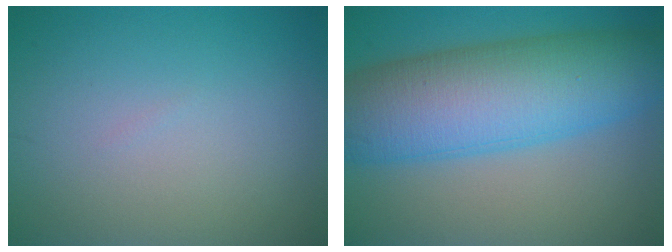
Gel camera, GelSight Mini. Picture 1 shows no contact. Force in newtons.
{"total": 11.9, "press": 11.9, "slide": 0.0}